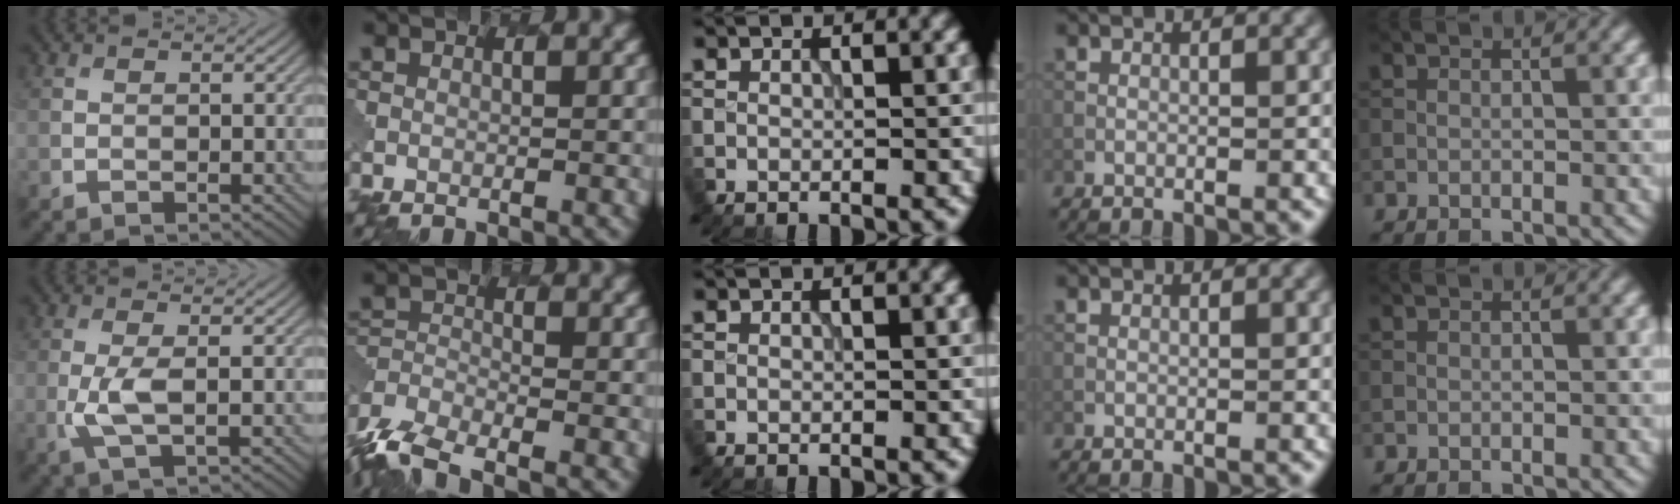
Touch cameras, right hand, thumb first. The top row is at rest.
{"thumb": {"total": 3.9, "force": [-0.3, 1.1, 3.7], "torque": [-0.090, -0.003, -0.010]}, "index": {"total": 6.9, "force": [-5.4, 2.4, 3.6], "torque": [-0.076, -0.013, -0.113]}}